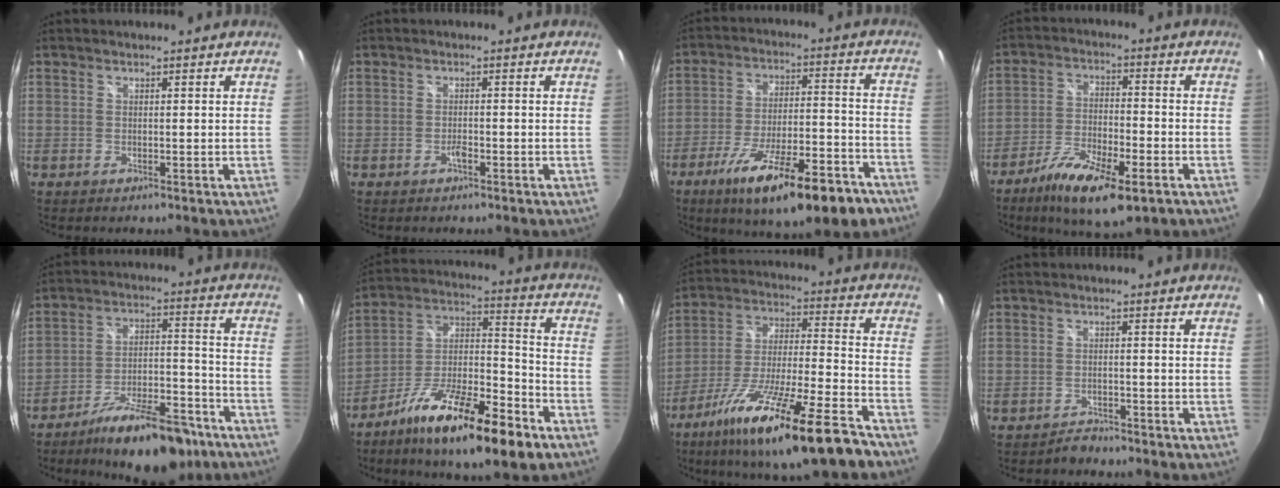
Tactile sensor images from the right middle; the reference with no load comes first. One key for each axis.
{"total": 1.2, "fx": -0.9, "fy": 0.5, "fz": 0.8, "tx": -0.016, "ty": 0.000, "tz": -0.017}
{"total": 21.0, "fx": -13.7, "fy": 5.1, "fz": 15.0, "tx": -0.249, "ty": -0.040, "tz": -0.204}
{"total": 13.4, "fx": -8.3, "fy": 4.0, "fz": 9.8, "tx": -0.195, "ty": -0.032, "tz": -0.150}
{"total": 19.1, "fx": -14.0, "fy": 6.6, "fz": 11.3, "tx": -0.177, "ty": -0.001, "tz": -0.204}
{"total": 21.2, "fx": -12.8, "fy": 5.6, "fz": 16.0, "tx": -0.274, "ty": -0.015, "tz": -0.217}
{"total": 23.3, "fx": -15.9, "fy": 3.5, "fz": 16.7, "tx": -0.294, "ty": -0.041, "tz": -0.263}
{"total": 2.2, "fx": -2.1, "fy": 0.7, "fz": 0.3, "tx": -0.010, "ty": 0.000, "tz": -0.037}